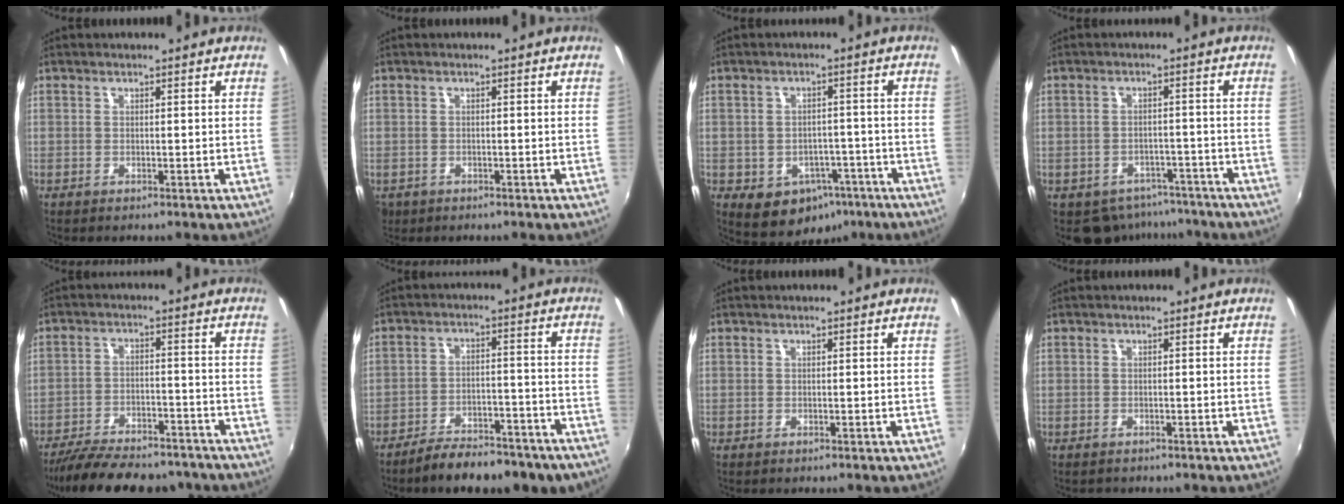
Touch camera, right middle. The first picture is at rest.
{"total": 2.8, "force": [-1.1, 2.3, 1.1], "torque": [-0.027, -0.007, -0.014]}
{"total": 10.2, "force": [-5.1, 7.7, 4.2], "torque": [-0.083, 0.011, -0.046]}
{"total": 6.4, "force": [-5.0, 3.8, 1.2], "torque": [-0.036, -0.003, -0.063]}
{"total": 19.7, "force": [-16.7, 6.2, 8.5], "torque": [-0.173, -0.016, -0.233]}
{"total": 14.6, "force": [-12.1, 4.4, 6.9], "torque": [-0.125, -0.001, -0.162]}
{"total": 0.0}
{"total": 1.1, "force": [-0.7, 0.7, -0.1], "torque": [-0.002, -0.001, -0.012]}